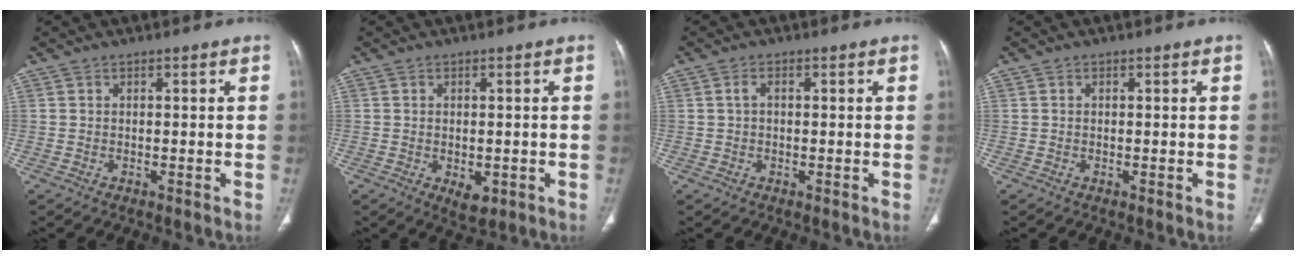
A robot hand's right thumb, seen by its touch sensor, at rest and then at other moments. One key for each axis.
{"total": 1.9, "fx": -0.6, "fy": 1.2, "fz": 1.4, "tx": -0.017, "ty": -0.001, "tz": -0.002}
{"total": 1.4, "fx": 0.2, "fy": 0.9, "fz": 1.0, "tx": -0.018, "ty": 0.008, "tz": 0.003}
{"total": 0.0}